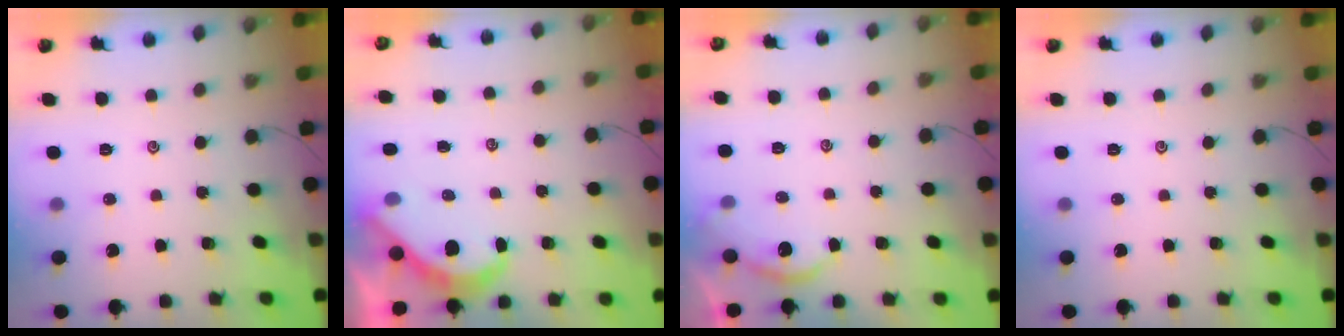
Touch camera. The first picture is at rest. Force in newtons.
{"total": 7.2, "press": 7.2, "slide": 0.4}
{"total": 3.1, "press": 3.1, "slide": 0.3}
{"total": 0.0}